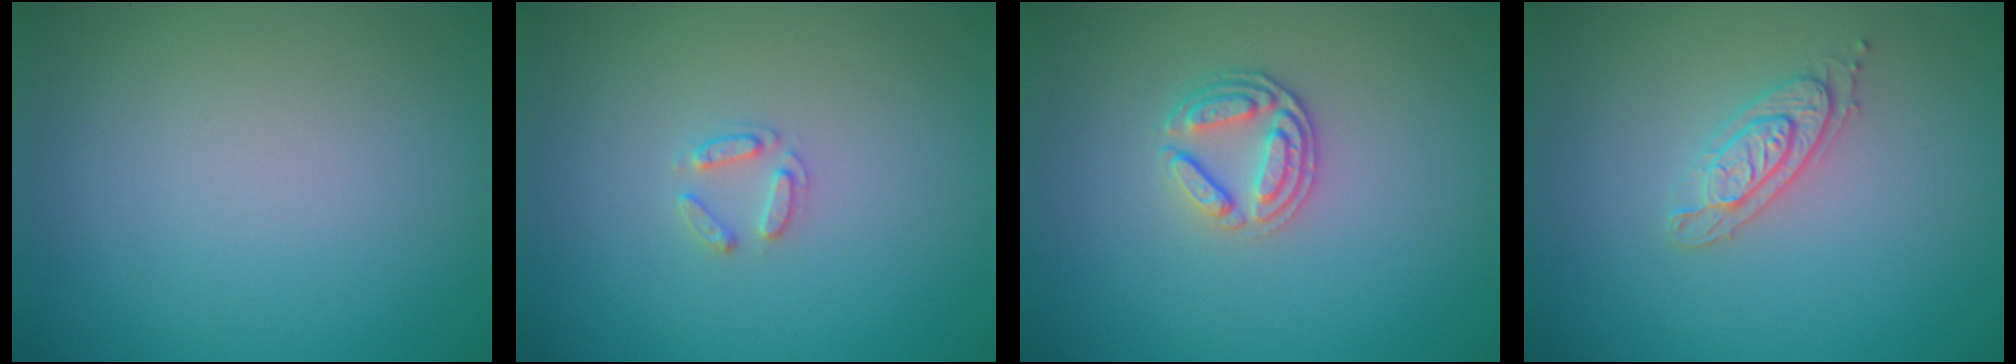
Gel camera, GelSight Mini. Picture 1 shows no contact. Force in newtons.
{"total": 1.5, "press": 1.4, "slide": 0.2}
{"total": 2.7, "press": 2.5, "slide": 1.0}
{"total": 2.3, "press": 2.2, "slide": 0.5}